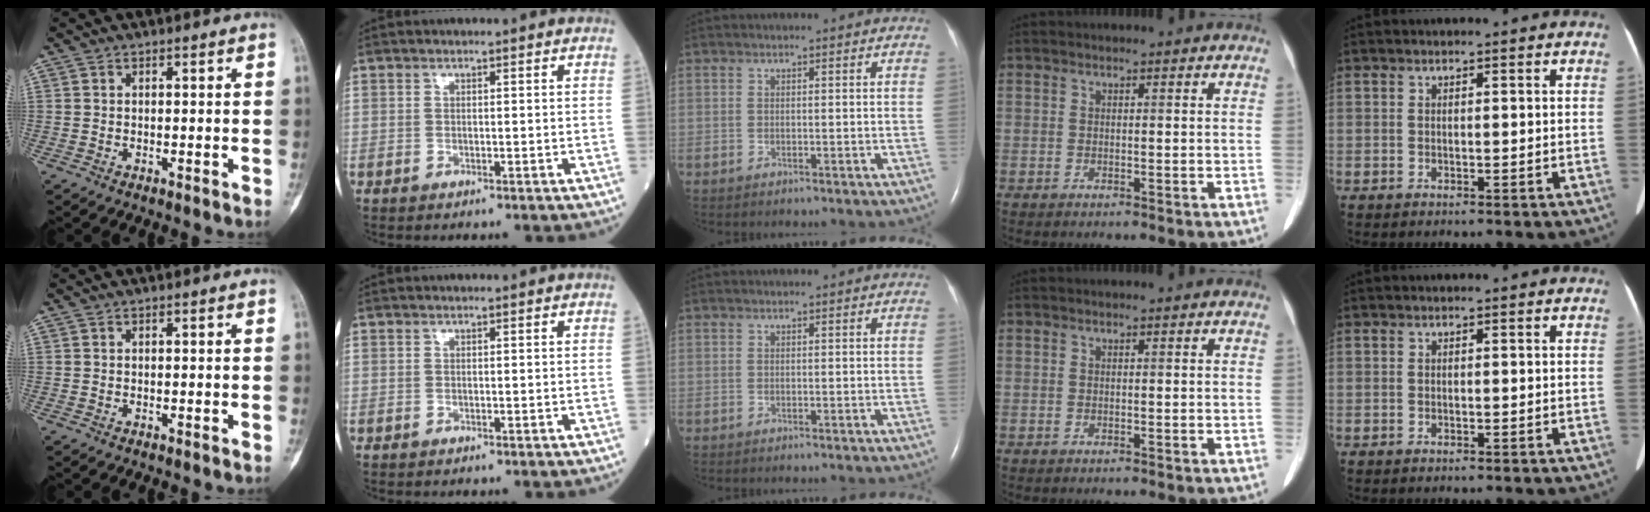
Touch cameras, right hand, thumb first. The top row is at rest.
{}